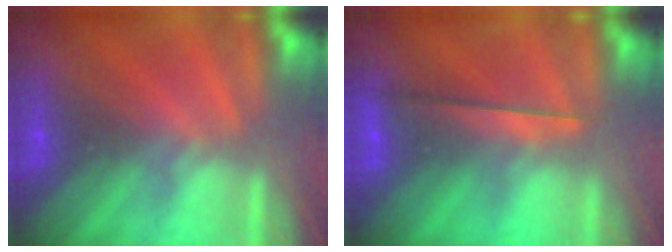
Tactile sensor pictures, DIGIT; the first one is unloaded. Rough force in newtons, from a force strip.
{"total": 2.2}